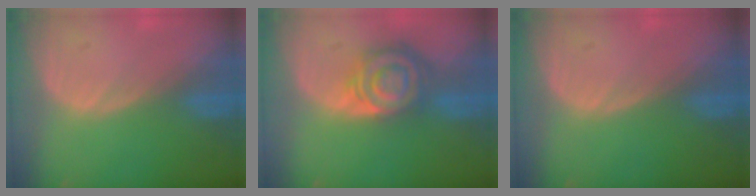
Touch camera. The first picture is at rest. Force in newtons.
{"total": 8.4, "press": 7.2, "slide": 4.3}
{"total": 0.0}